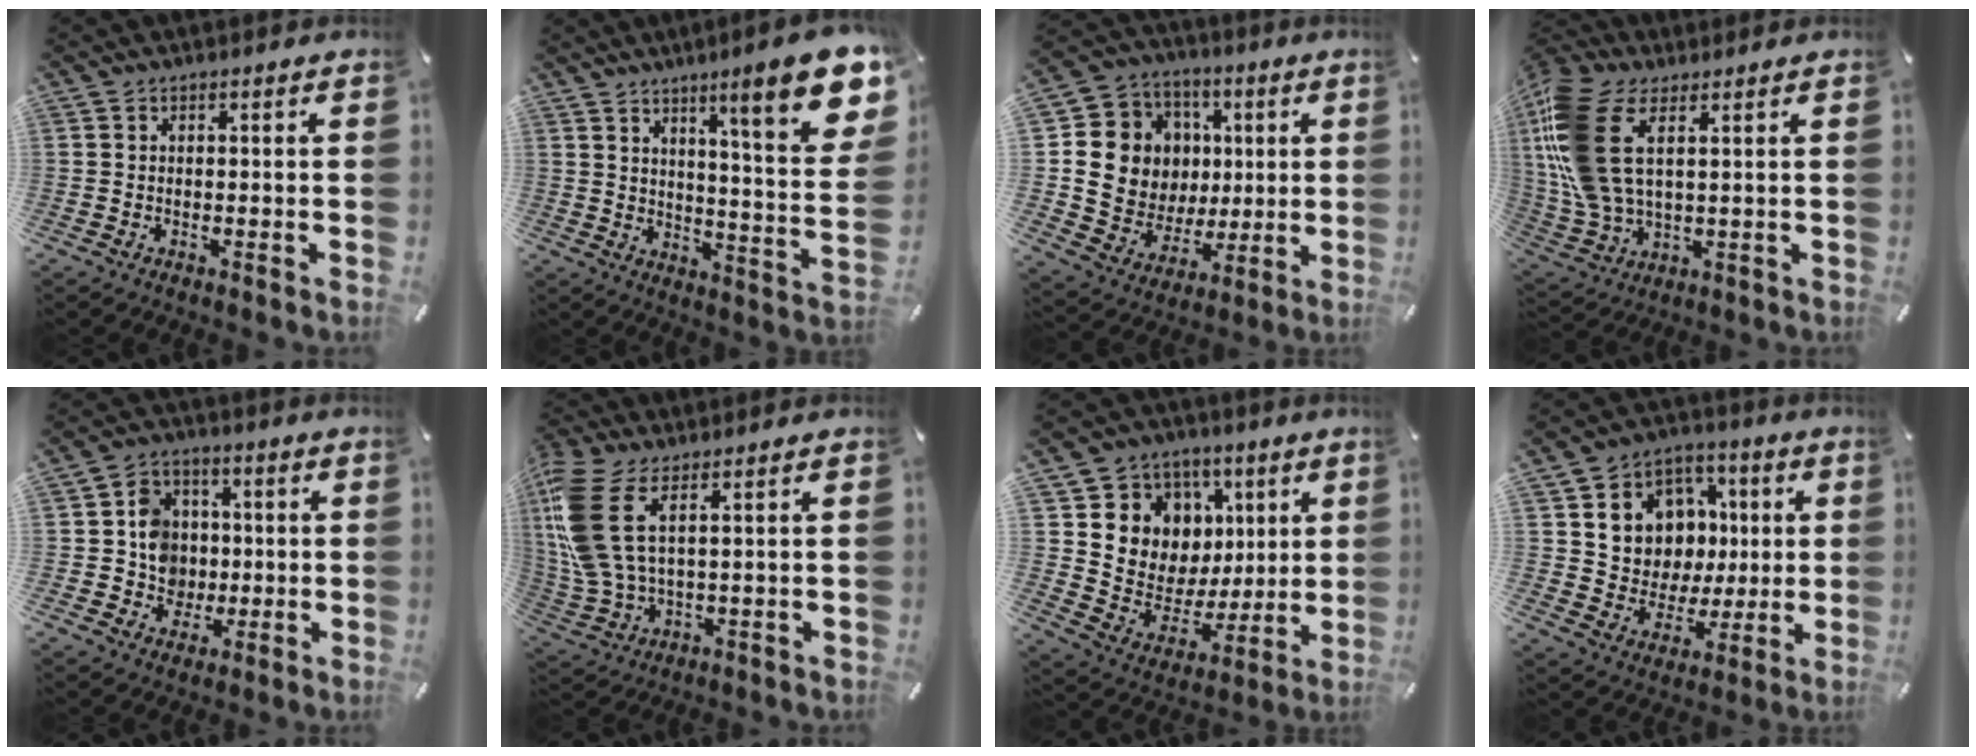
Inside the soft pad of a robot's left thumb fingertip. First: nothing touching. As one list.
[{"total": 17.9, "force": [10.5, 3.3, 14.1], "torque": [-0.200, -0.075, 0.157]}, {"total": 13.8, "force": [1.5, 13.3, 3.0], "torque": [-0.047, -0.006, 0.046]}, {"total": 15.1, "force": [4.9, 8.3, 11.6], "torque": [-0.281, -0.025, 0.087]}, {"total": 9.4, "force": [-0.3, 8.9, 3.0], "torque": [-0.044, 0.013, 0.005]}, {"total": 11.5, "force": [4.1, 5.2, 9.4], "torque": [-0.238, -0.036, 0.072]}, {"total": 11.4, "force": [3.1, 11.0, 0.9], "torque": [-0.007, -0.045, 0.078]}, {"total": 11.6, "force": [1.8, 11.2, 2.4], "torque": [-0.037, -0.021, 0.046]}]